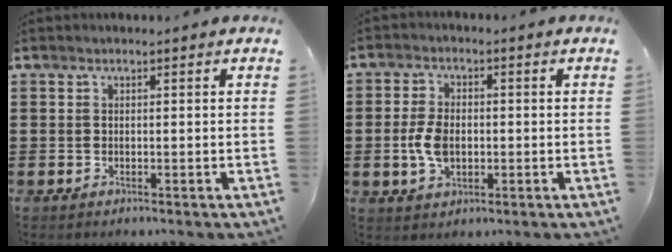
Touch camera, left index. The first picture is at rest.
{"total": 5.3, "force": [-0.6, 3.1, 4.2], "torque": [-0.107, -0.002, -0.018]}